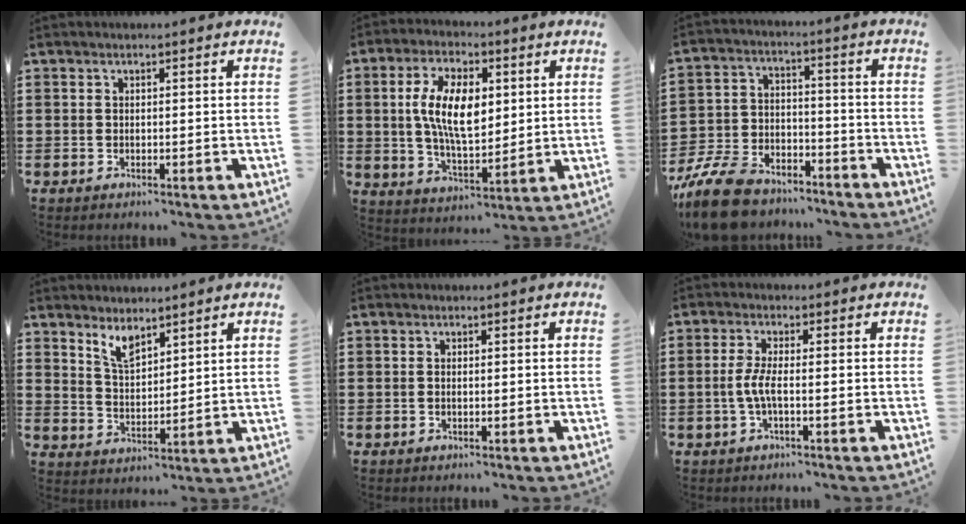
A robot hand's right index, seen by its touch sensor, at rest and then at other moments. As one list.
[{"total": 10.5, "force": [1.7, 5.0, 9.1], "torque": [-0.191, 0.012, 0.028]}, {"total": 11.2, "force": [-9.7, 3.7, 4.3], "torque": [-0.102, 0.035, -0.192]}, {"total": 4.3, "force": [3.7, 1.3, 1.8], "torque": [-0.047, -0.006, 0.068]}, {"total": 0.7, "force": [0.0, 0.1, 0.6], "torque": [-0.015, -0.005, 0.002]}, {"total": 3.8, "force": [-0.9, 0.6, 3.6], "torque": [-0.095, -0.009, -0.027]}]